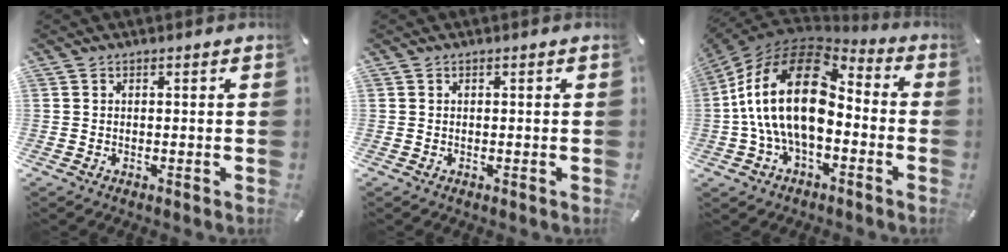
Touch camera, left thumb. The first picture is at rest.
{"total": 0.0}
{"total": 23.4, "force": [-0.4, 13.9, 18.8], "torque": [-0.386, 0.023, -0.008]}